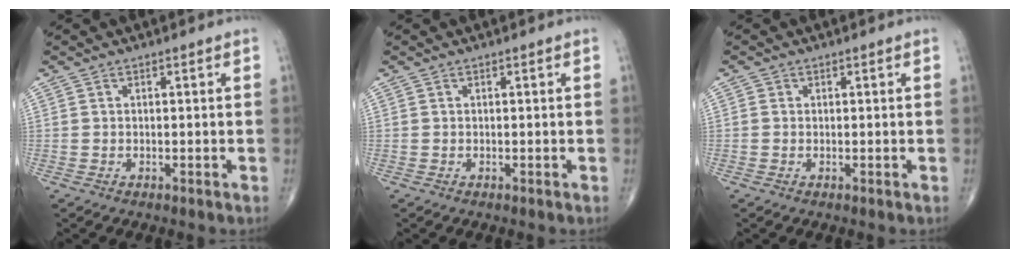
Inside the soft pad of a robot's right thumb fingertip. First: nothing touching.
{"total": 0.0}
{"total": 0.5, "force": [0.0, 0.5, 0.1], "torque": [0.001, 0.002, -0.002]}